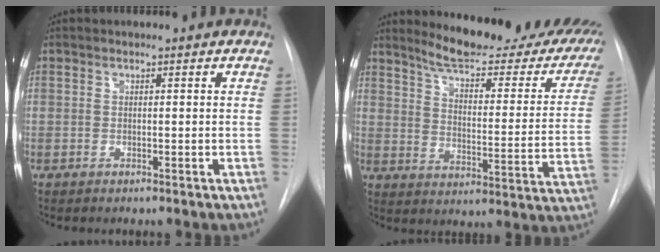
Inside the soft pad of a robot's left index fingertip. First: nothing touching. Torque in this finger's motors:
{"motor_torque": [0.52, -0.53, 0.41, 0.07]}